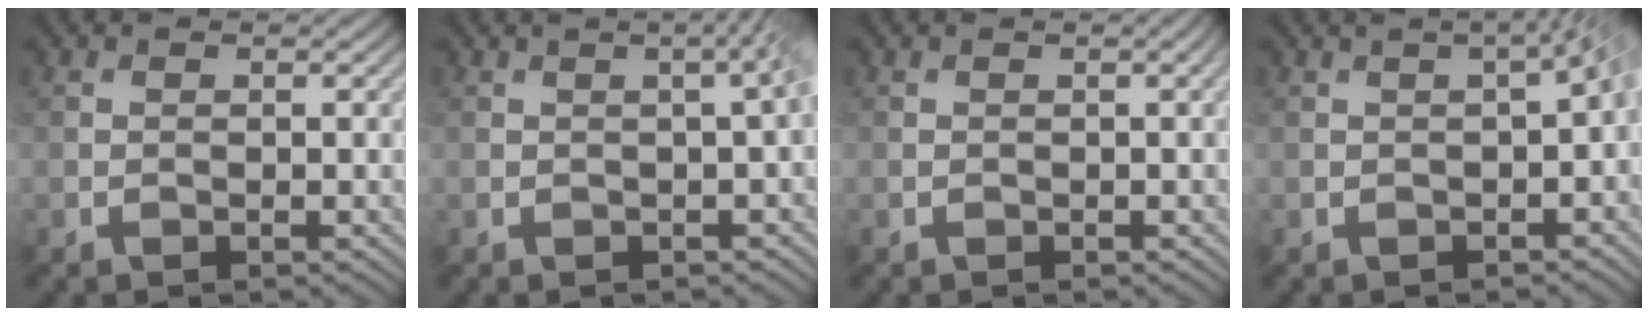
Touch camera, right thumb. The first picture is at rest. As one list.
[{"total": 3.7, "force": [0.2, 0.9, 3.6], "torque": [-0.033, 0.016, 0.003]}, {"total": 0.6, "force": [0.1, 0.0, 0.6], "torque": [-0.008, 0.005, 0.002]}, {"total": 4.8, "force": [-0.3, 1.7, 4.5], "torque": [-0.047, 0.003, 0.002]}]